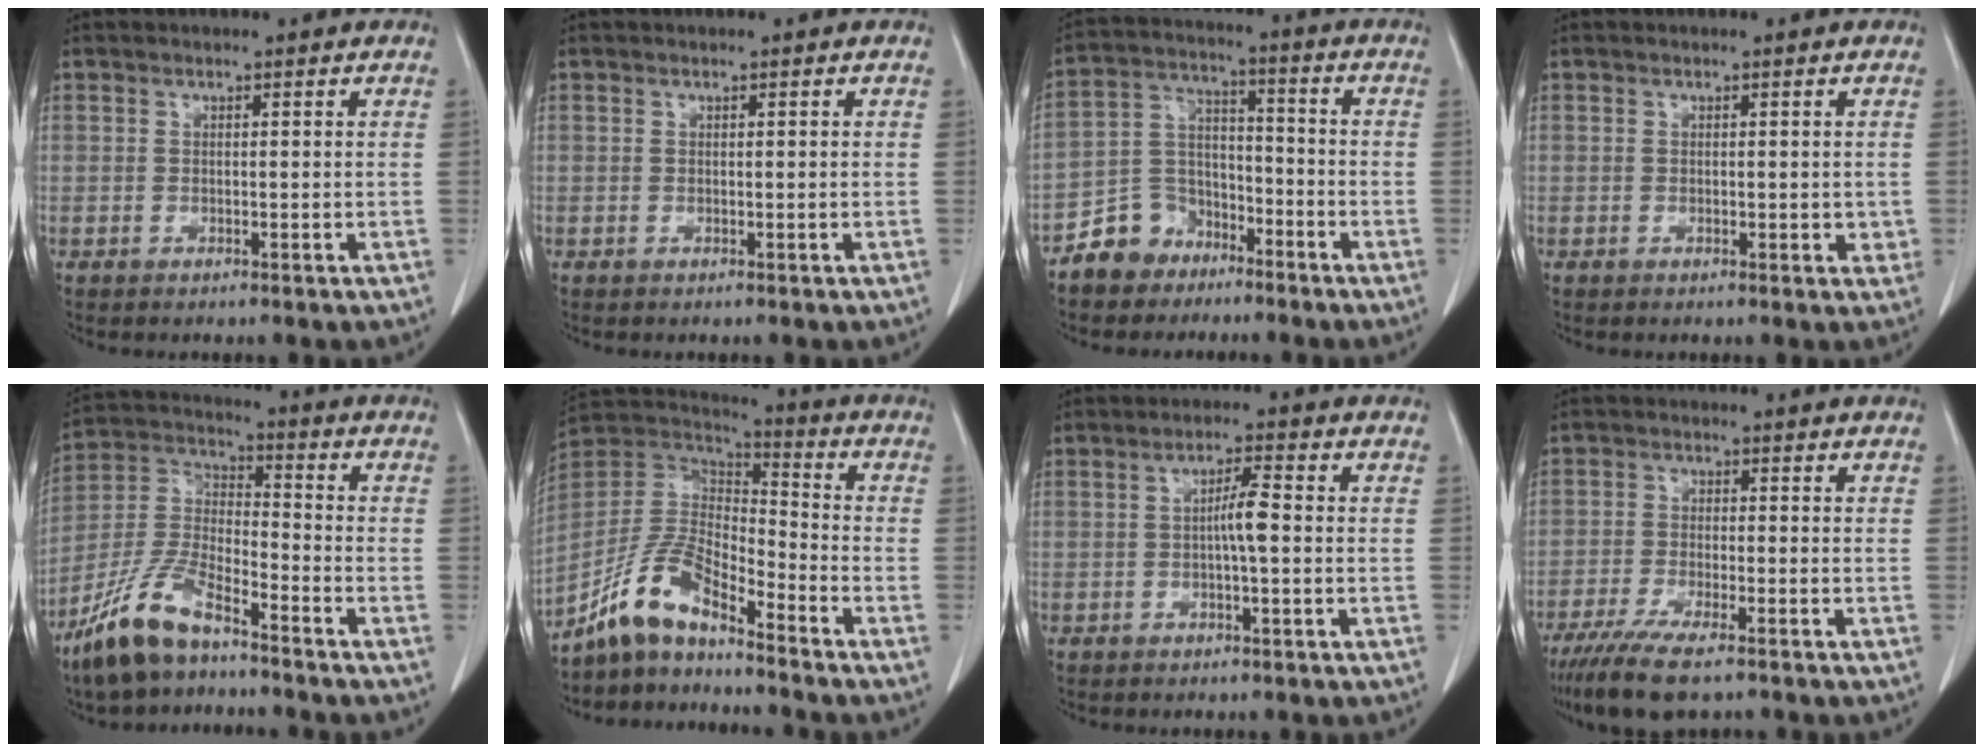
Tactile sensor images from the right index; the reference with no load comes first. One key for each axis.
{"total": 0.0}
{"total": 8.3, "fx": -6.0, "fy": 5.6, "fz": 1.2, "tx": -0.026, "ty": 0.023, "tz": -0.112}
{"total": 1.8, "fx": 0.0, "fy": 1.0, "fz": 1.6, "tx": -0.015, "ty": -0.001, "tz": 0.002}
{"total": 12.4, "fx": -9.2, "fy": 3.3, "fz": 7.6, "tx": -0.172, "ty": -0.003, "tz": -0.180}
{"total": 11.1, "fx": -8.8, "fy": 2.7, "fz": 6.1, "tx": -0.137, "ty": 0.023, "tz": -0.170}
{"total": 3.7, "fx": -0.3, "fy": 0.2, "fz": 3.7, "tx": -0.065, "ty": 0.005, "tz": -0.005}
{"total": 9.4, "fx": -7.2, "fy": 1.4, "fz": 5.8, "tx": -0.097, "ty": -0.022, "tz": -0.116}